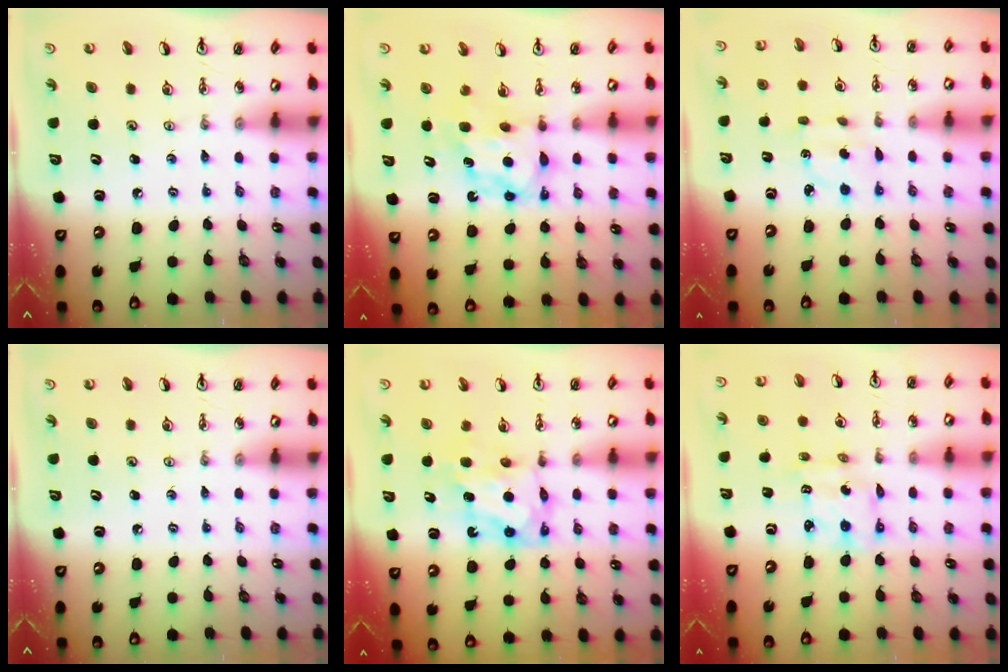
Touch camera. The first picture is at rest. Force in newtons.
{"total": 6.9, "press": 6.9, "slide": 0.4}
{"total": 2.5, "press": 2.4, "slide": 0.5}
{"total": 0.0}
{"total": 7.0, "press": 7.0, "slide": 0.2}
{"total": 6.4, "press": 6.4, "slide": 0.3}